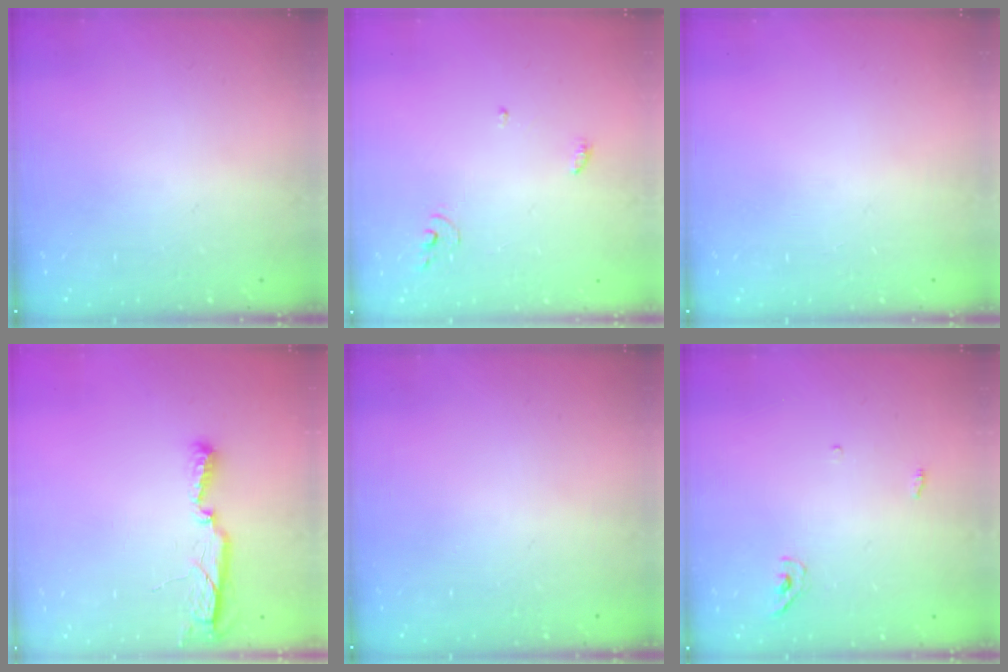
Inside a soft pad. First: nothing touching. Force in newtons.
{"total": 3.8, "press": 3.8, "slide": 0.4}
{"total": 0.0}
{"total": 6.6, "press": 6.5, "slide": 1.1}
{"total": 0.0}
{"total": 3.7, "press": 3.5, "slide": 1.1}